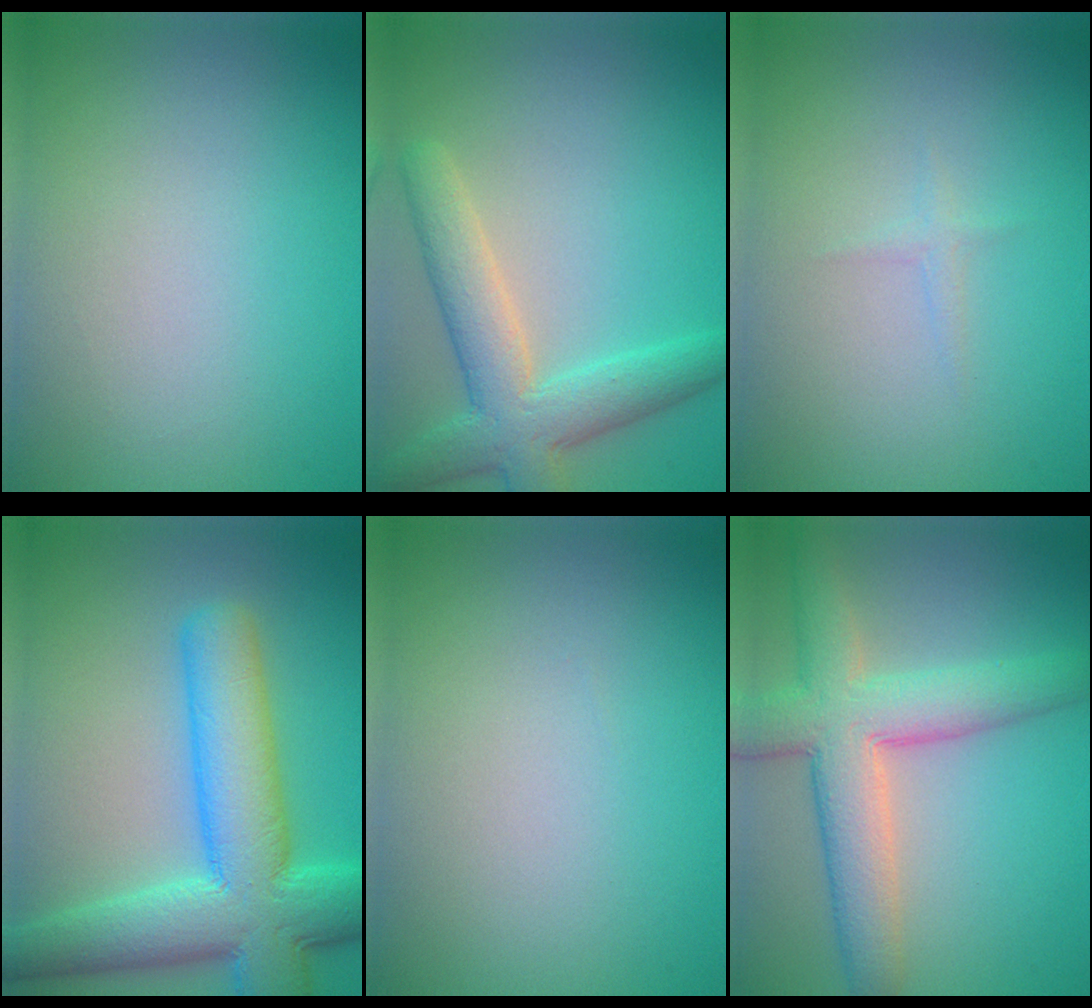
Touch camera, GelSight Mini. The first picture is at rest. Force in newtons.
{"total": 5.8, "press": 5.8, "slide": 0.4}
{"total": 0.7, "press": 0.7, "slide": 0.1}
{"total": 10.9, "press": 10.9, "slide": 0.4}
{"total": 0.0}
{"total": 7.2, "press": 7.2, "slide": 0.4}